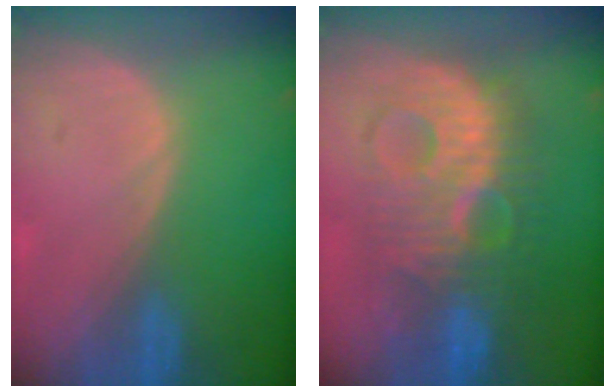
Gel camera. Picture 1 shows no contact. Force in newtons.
{"total": 10.6, "press": 10.6, "slide": 0.3}